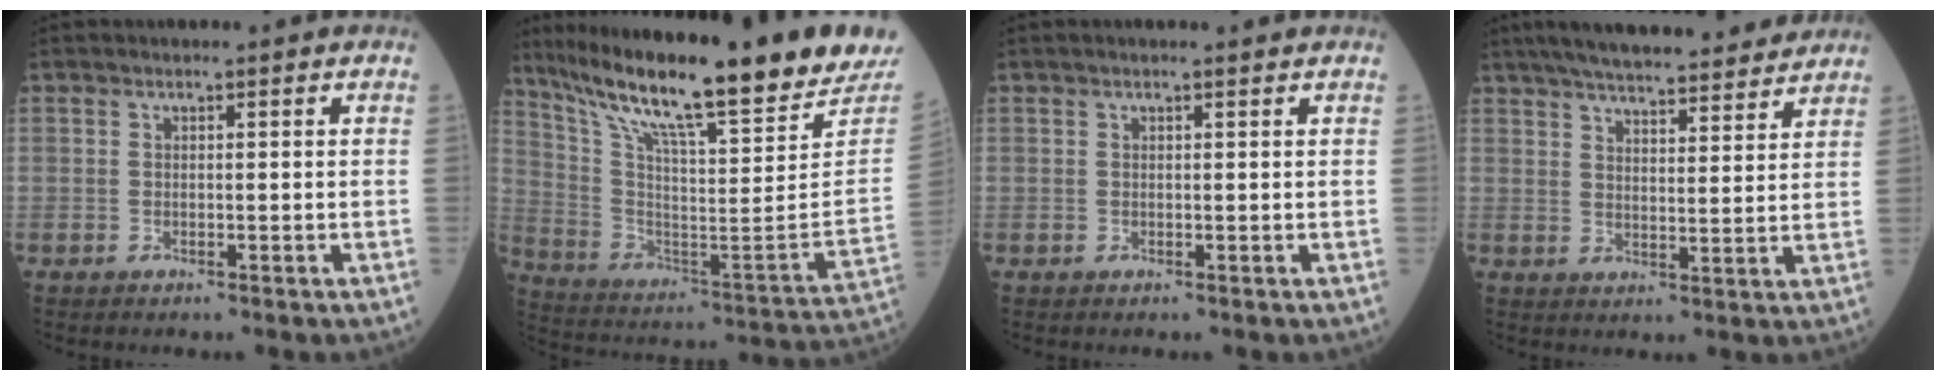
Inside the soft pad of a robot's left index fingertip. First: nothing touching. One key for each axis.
{"total": 28.3, "fx": 22.4, "fy": 2.9, "fz": 17.0, "tx": -0.295, "ty": -0.041, "tz": 0.334}
{"total": 1.4, "fx": 1.2, "fy": -0.1, "fz": 0.6, "tx": -0.012, "ty": 0.009, "tz": 0.019}
{"total": 19.2, "fx": 16.8, "fy": 3.2, "fz": 8.7, "tx": -0.137, "ty": 0.032, "tz": 0.238}